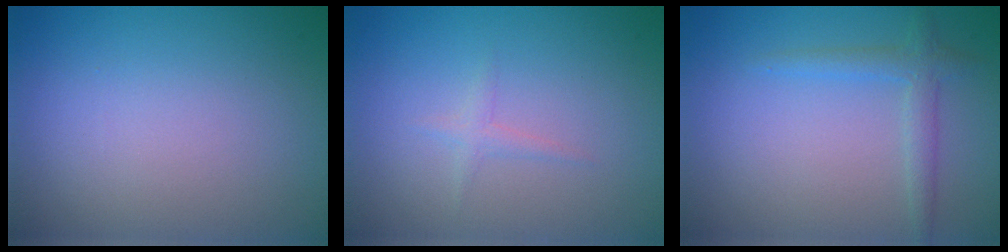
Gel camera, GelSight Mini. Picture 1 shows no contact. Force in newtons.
{"total": 0.9, "press": 0.8, "slide": 0.0}
{"total": 1.9, "press": 1.9, "slide": 0.1}